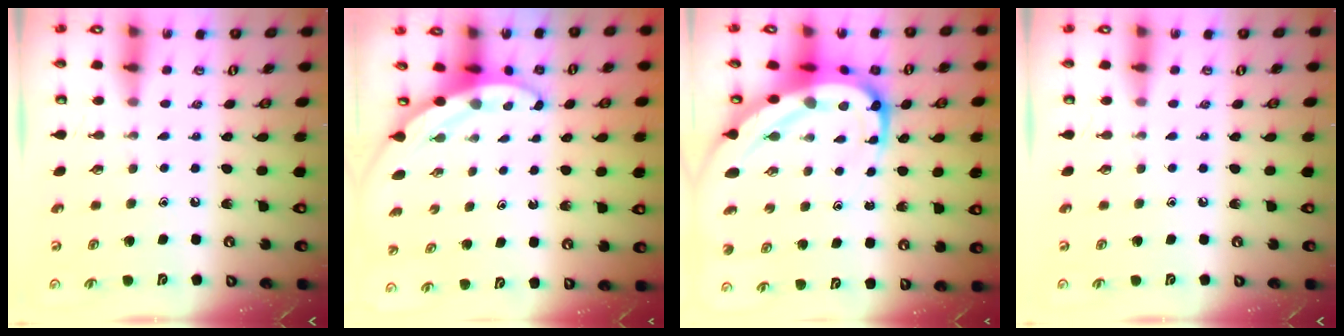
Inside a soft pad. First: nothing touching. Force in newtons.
{"total": 3.6, "press": 3.6, "slide": 0.1}
{"total": 14.7, "press": 14.6, "slide": 1.5}
{"total": 0.0}